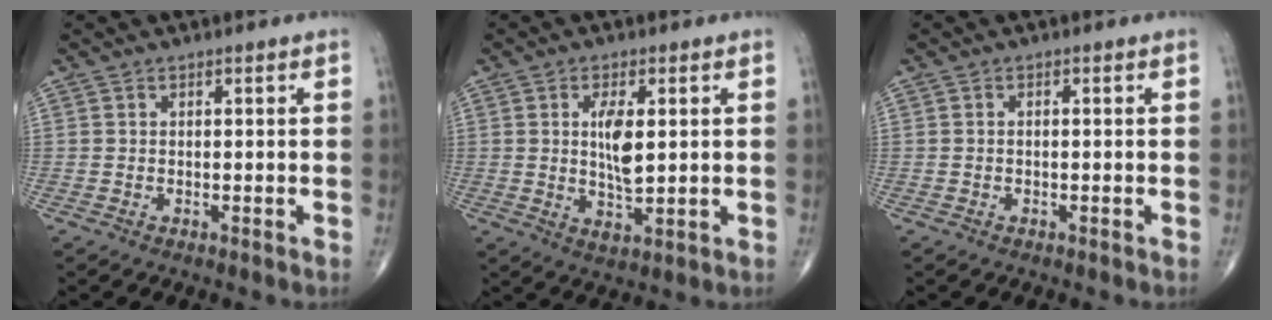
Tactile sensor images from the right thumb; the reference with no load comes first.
{"total": 6.9, "force": [1.1, 2.8, 6.2], "torque": [-0.105, -0.014, 0.023]}
{"total": 0.5, "force": [-0.1, 0.2, 0.5], "torque": [-0.010, 0.000, -0.003]}